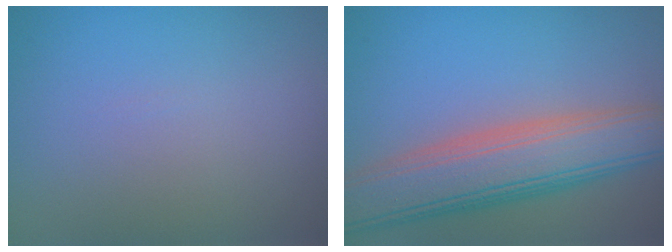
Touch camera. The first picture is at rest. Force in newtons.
{"total": 8.4, "press": 8.4, "slide": 0.6}